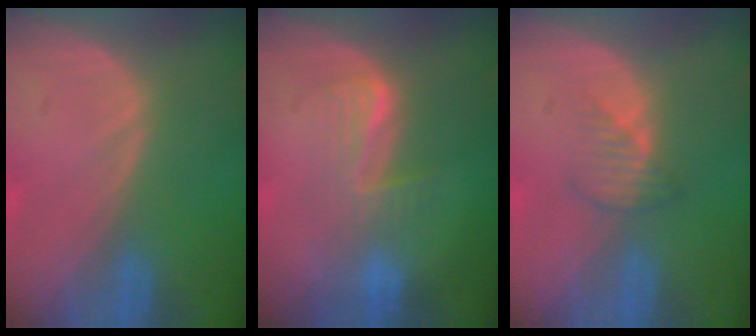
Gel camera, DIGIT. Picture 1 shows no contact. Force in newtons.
{"total": 4.5, "press": 4.5, "slide": 0.5}
{"total": 2.5, "press": 2.5, "slide": 0.2}